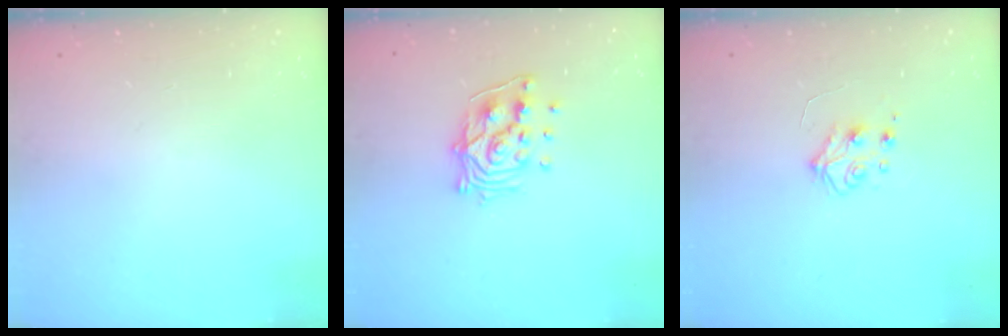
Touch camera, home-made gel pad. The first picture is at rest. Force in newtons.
{"total": 11.7, "press": 11.6, "slide": 1.3}
{"total": 5.5, "press": 5.5, "slide": 0.6}